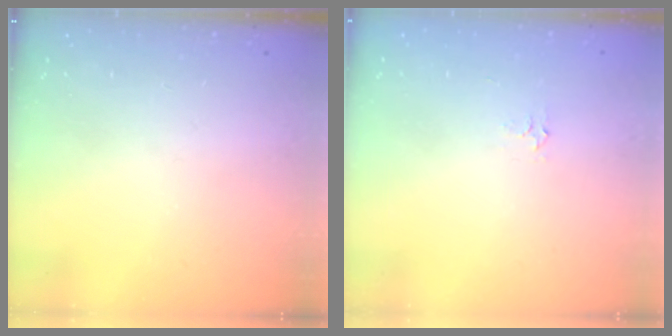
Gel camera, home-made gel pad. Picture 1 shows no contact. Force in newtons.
{"total": 3.4, "press": 3.4, "slide": 0.5}